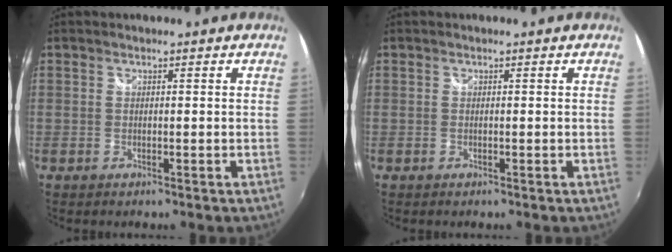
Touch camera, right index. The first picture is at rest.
{"total": 0.0}